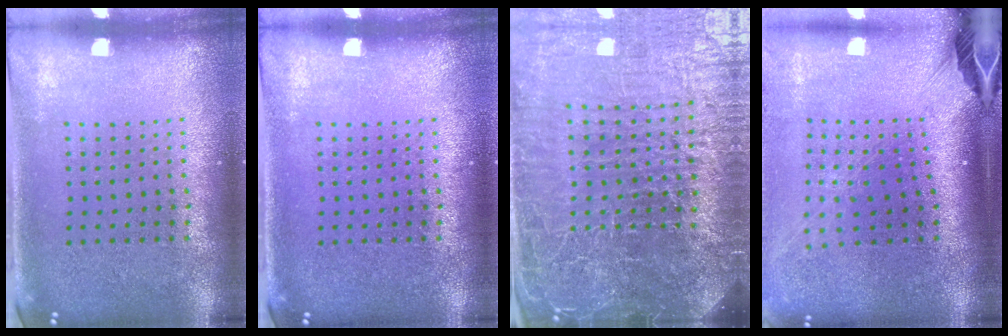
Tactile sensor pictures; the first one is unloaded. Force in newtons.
{"total": 0.0}
{"total": 6.9, "press": 6.1, "slide": 3.3}
{"total": 2.6, "press": 1.8, "slide": 1.8}